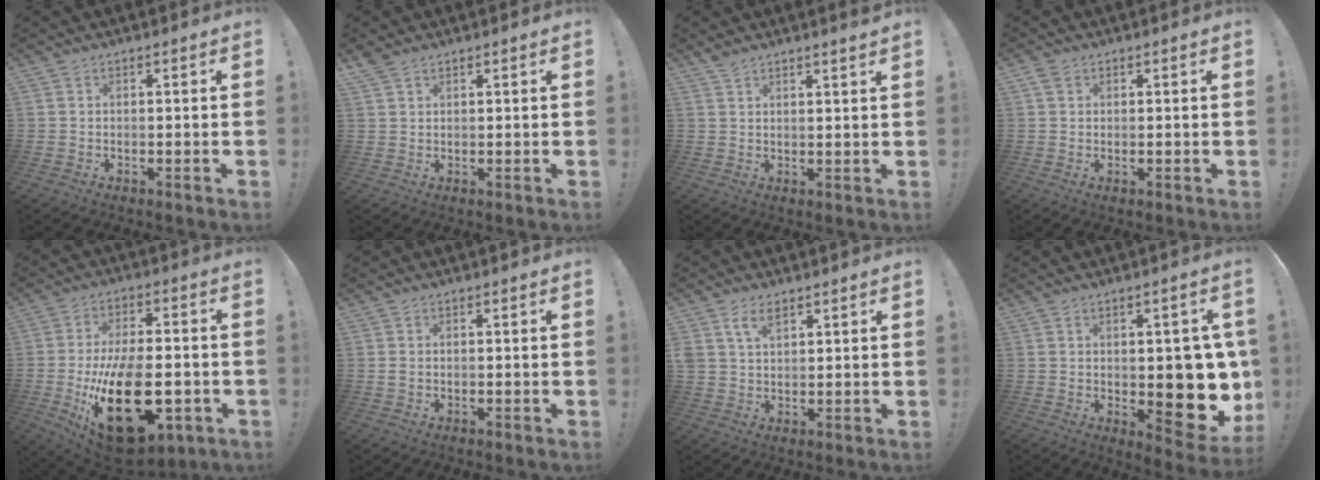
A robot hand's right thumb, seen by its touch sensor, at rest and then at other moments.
{"total": 2.5, "force": [2.1, 0.9, 0.9], "torque": [-0.011, -0.011, 0.039]}
{"total": 2.8, "force": [2.5, -0.2, 1.3], "torque": [-0.025, -0.019, 0.044]}
{"total": 1.9, "force": [1.1, 1.5, 0.4], "torque": [-0.009, 0.001, 0.021]}
{"total": 27.0, "force": [-6.8, 14.4, 21.8], "torque": [-0.371, 0.025, -0.089]}
{"total": 0.8, "force": [0.1, 0.5, 0.6], "torque": [-0.012, 0.004, 0.002]}
{"total": 5.6, "force": [3.3, 3.2, 3.3], "torque": [-0.061, -0.006, 0.063]}
{"total": 12.5, "force": [-1.1, 7.5, 10.0], "torque": [-0.099, 0.000, -0.005]}